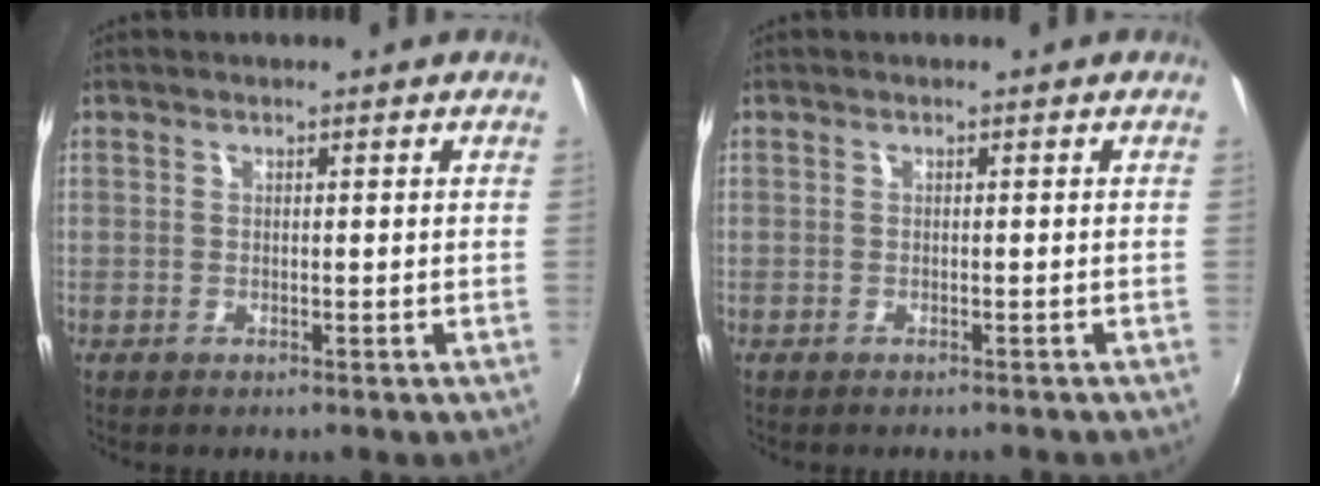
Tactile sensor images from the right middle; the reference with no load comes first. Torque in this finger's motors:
{"motor_torque": [0.94, -1.20, 0.08, 0.03]}